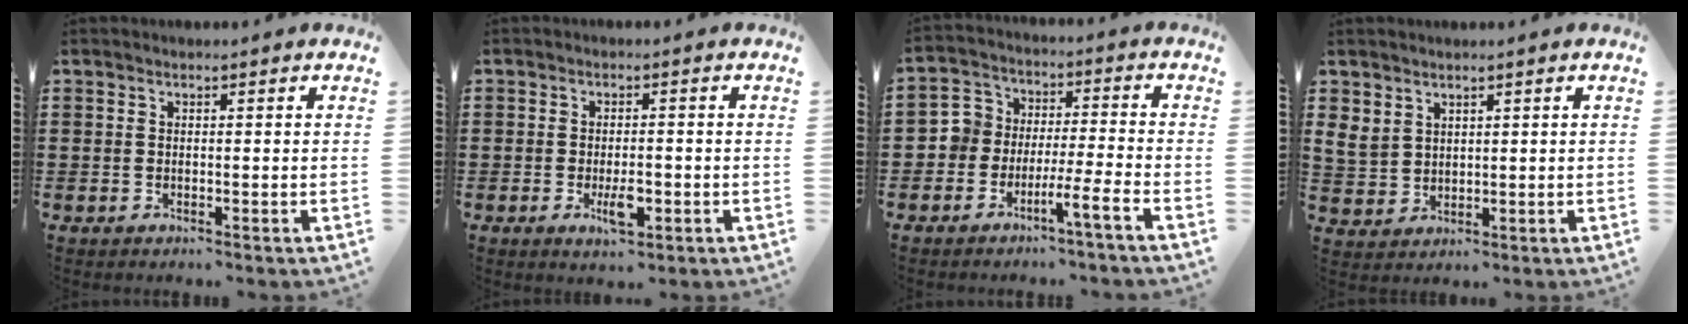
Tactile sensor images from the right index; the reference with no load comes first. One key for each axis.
{"total": 4.1, "fx": -1.2, "fy": 1.6, "fz": 3.5, "tx": -0.072, "ty": 0.001, "tz": -0.023}
{"total": 3.9, "fx": -3.6, "fy": 0.9, "fz": 1.1, "tx": -0.045, "ty": -0.009, "tz": -0.082}
{"total": 3.8, "fx": 2.3, "fy": 2.8, "fz": 1.0, "tx": -0.042, "ty": 0.008, "tz": 0.043}